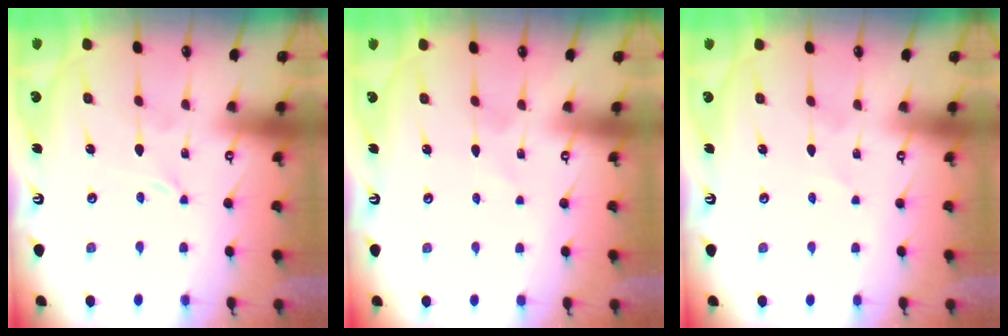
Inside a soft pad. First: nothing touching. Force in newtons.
{"total": 2.0, "press": 2.0, "slide": 0.3}
{"total": 0.0}